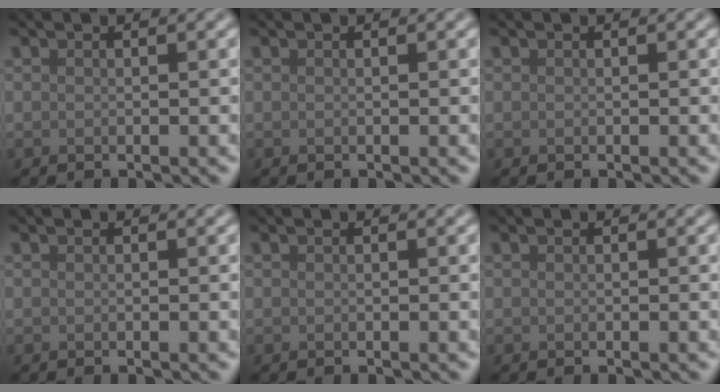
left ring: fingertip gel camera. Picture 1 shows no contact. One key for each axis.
{"total": 0.0}
{"total": 0.0}
{"total": 0.0}
{"total": 0.0}
{"total": 0.0}